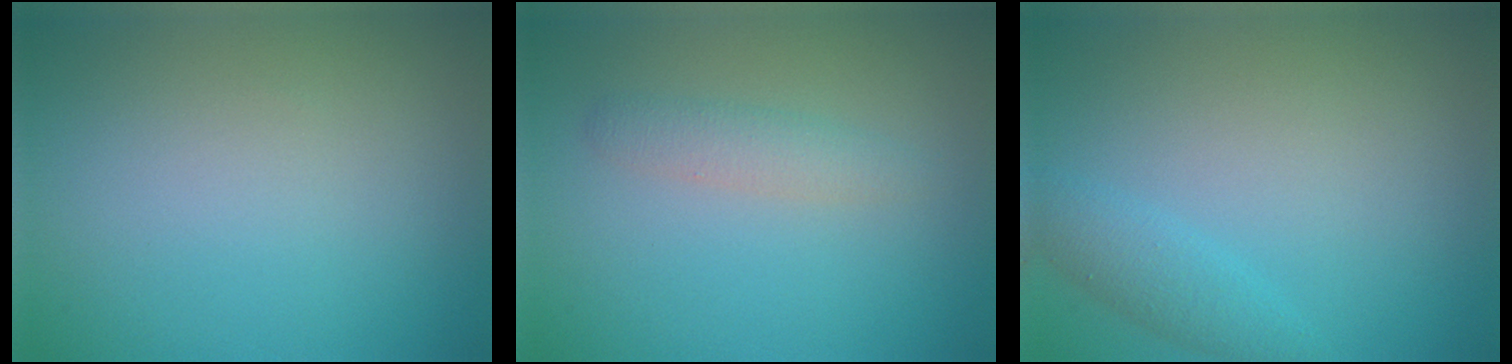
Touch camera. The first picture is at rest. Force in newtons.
{"total": 1.8, "press": 1.8, "slide": 0.0}
{"total": 1.9, "press": 1.9, "slide": 0.1}